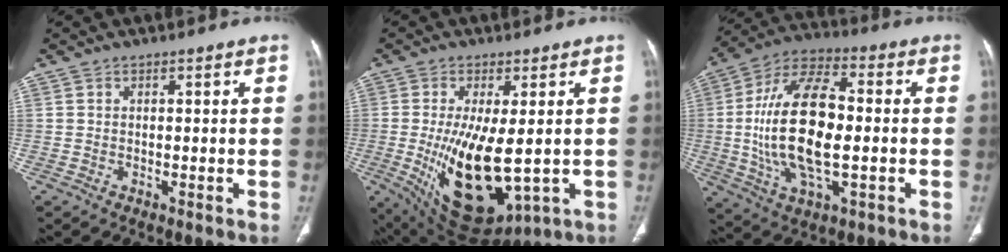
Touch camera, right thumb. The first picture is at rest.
{"total": 16.3, "force": [-1.7, 6.9, 14.6], "torque": [-0.253, -0.027, -0.002]}
{"total": 20.4, "force": [-1.1, 9.3, 18.1], "torque": [-0.348, 0.018, -0.020]}